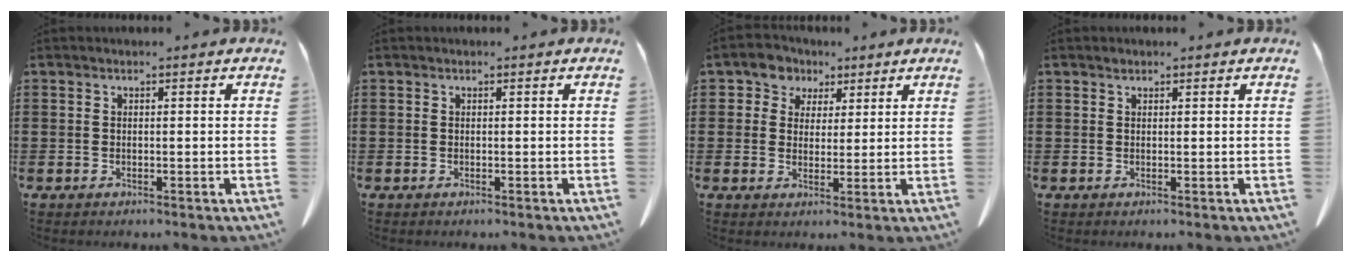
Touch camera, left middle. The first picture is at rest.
{"total": 0.0}
{"total": 4.5, "force": [2.5, 3.7, 0.7], "torque": [-0.038, 0.010, 0.043]}
{"total": 0.5, "force": [0.3, 0.3, 0.2], "torque": [-0.005, 0.001, 0.007]}